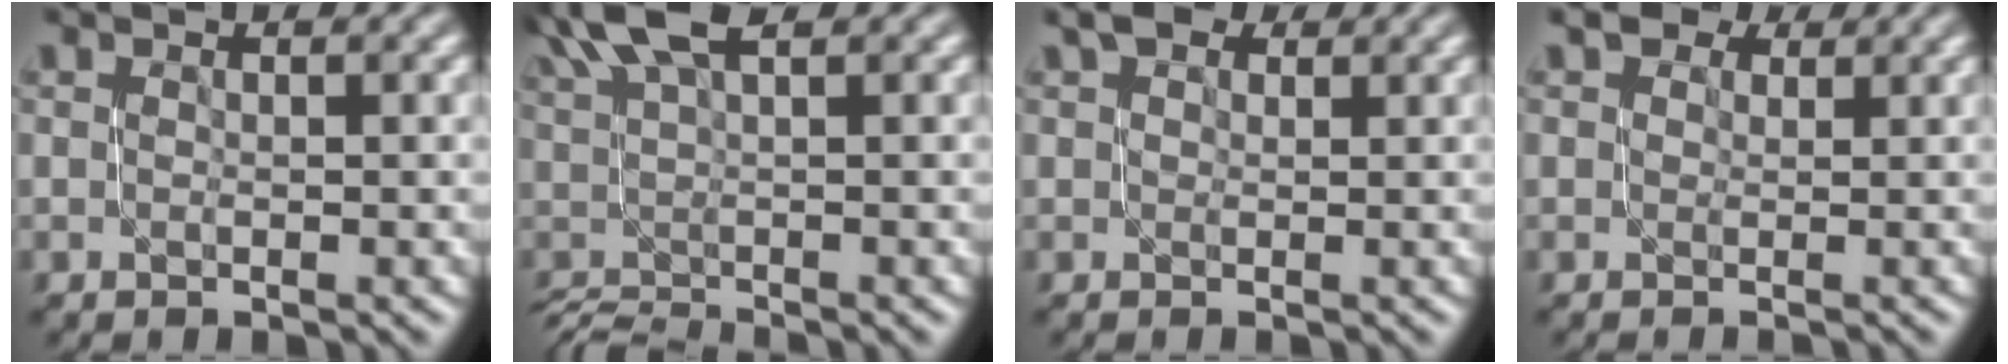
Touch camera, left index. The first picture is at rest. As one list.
[{"total": 5.4, "force": [2.9, 1.3, 4.4], "torque": [-0.060, 0.016, 0.046]}, {"total": 2.8, "force": [2.0, 1.3, 1.4], "torque": [-0.026, 0.008, 0.023]}, {"total": 3.1, "force": [2.3, 1.4, 1.6], "torque": [-0.024, 0.011, 0.018]}]